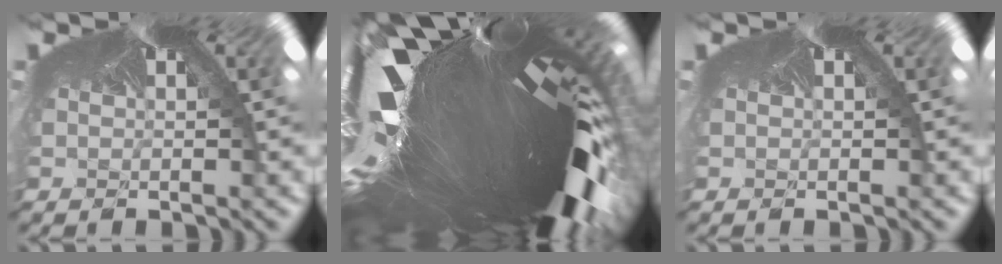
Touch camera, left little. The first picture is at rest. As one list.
[{"total": 6.2, "force": [-4.8, 0.0, 4.0], "torque": [-0.115, -0.121, -0.035]}, {"total": 0.0}]